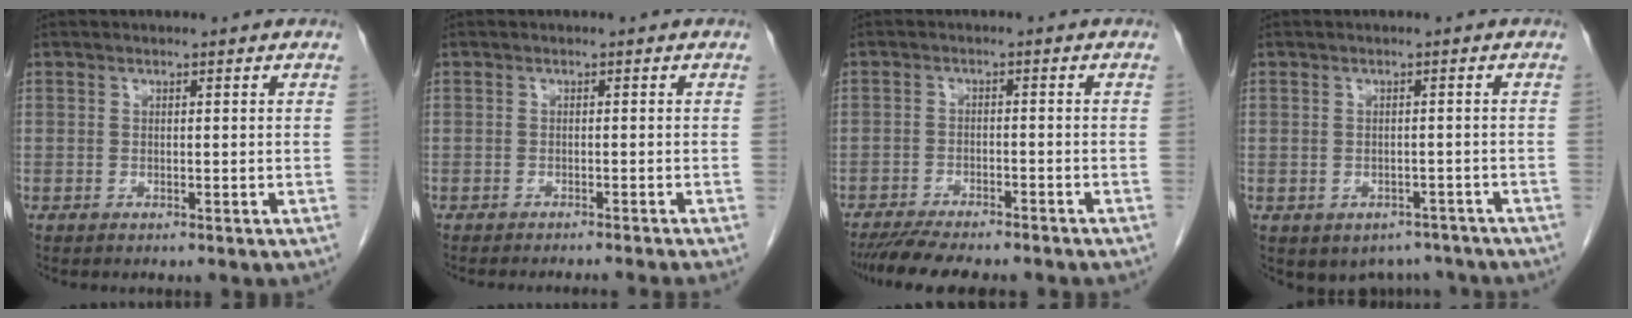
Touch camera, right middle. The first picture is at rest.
{"total": 6.3, "force": [-5.8, -1.0, 2.2], "torque": [-0.011, -0.014, -0.074]}
{"total": 10.6, "force": [-9.3, 1.6, 4.9], "torque": [-0.071, -0.012, -0.137]}
{"total": 5.3, "force": [-4.1, 3.3, 0.6], "torque": [0.008, 0.012, -0.048]}